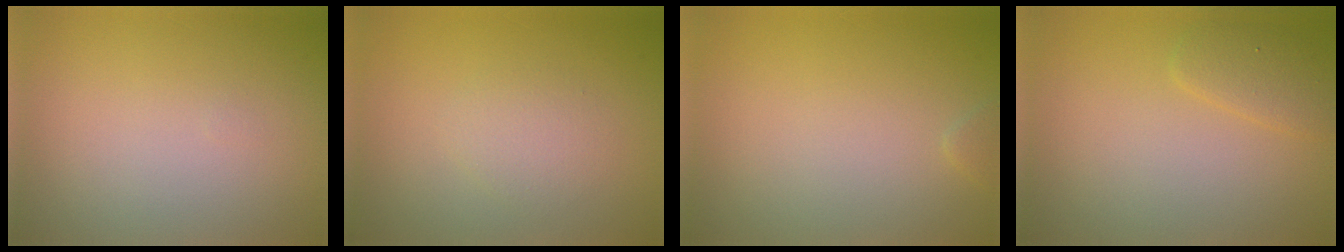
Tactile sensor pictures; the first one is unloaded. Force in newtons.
{"total": 1.7, "press": 1.7, "slide": 0.0}
{"total": 0.5, "press": 0.5, "slide": 0.1}
{"total": 1.8, "press": 1.8, "slide": 0.1}